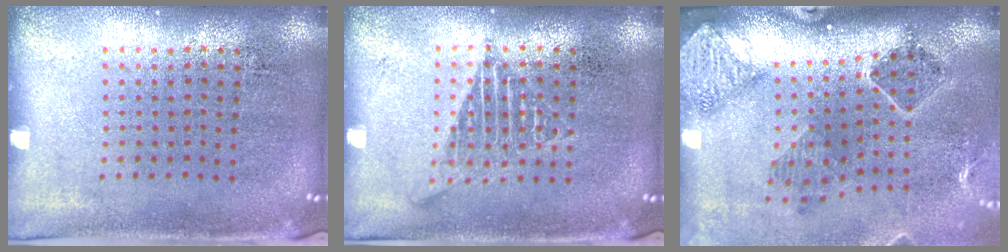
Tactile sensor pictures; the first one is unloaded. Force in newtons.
{"total": 1.9, "press": 1.9, "slide": 0.2}
{"total": 1.8, "press": 1.6, "slide": 0.7}